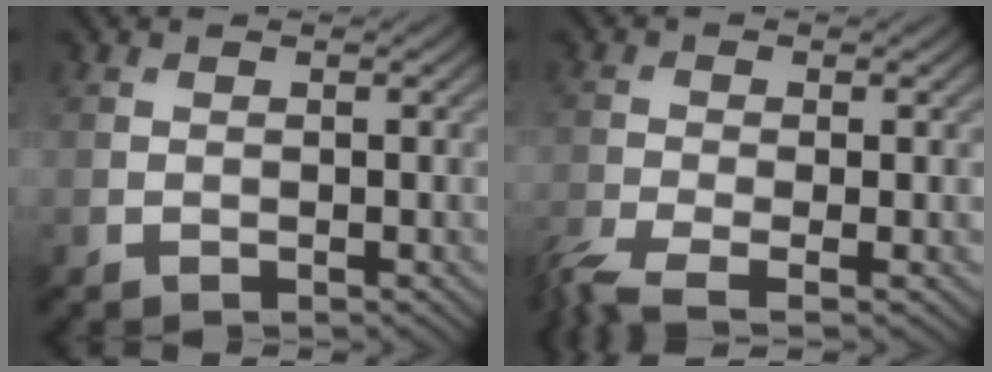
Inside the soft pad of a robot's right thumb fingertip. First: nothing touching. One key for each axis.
{"total": 4.9, "fx": -3.4, "fy": 1.1, "fz": 3.3, "tx": -0.077, "ty": -0.017, "tz": -0.074}